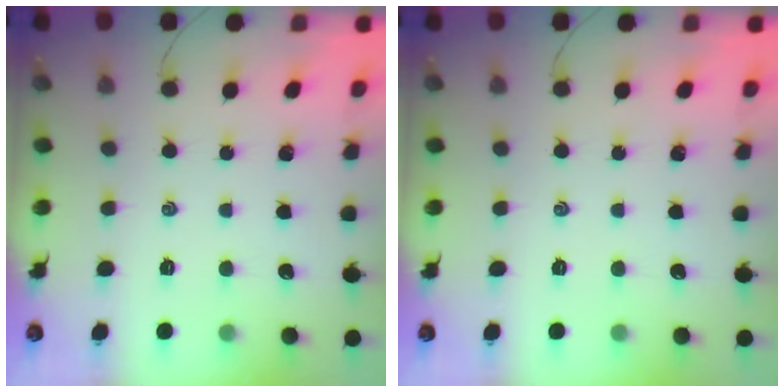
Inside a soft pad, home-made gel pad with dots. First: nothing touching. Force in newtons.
{"total": 0.0}